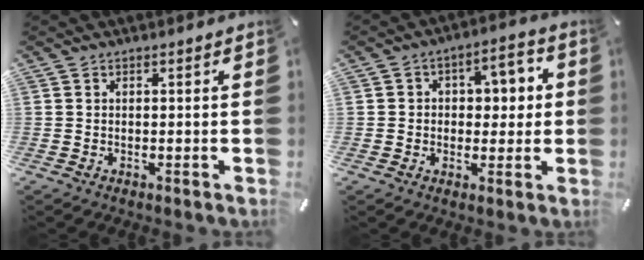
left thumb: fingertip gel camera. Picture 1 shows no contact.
{"total": 6.6, "force": [-0.2, 5.2, 4.0], "torque": [-0.051, 0.011, -0.011]}